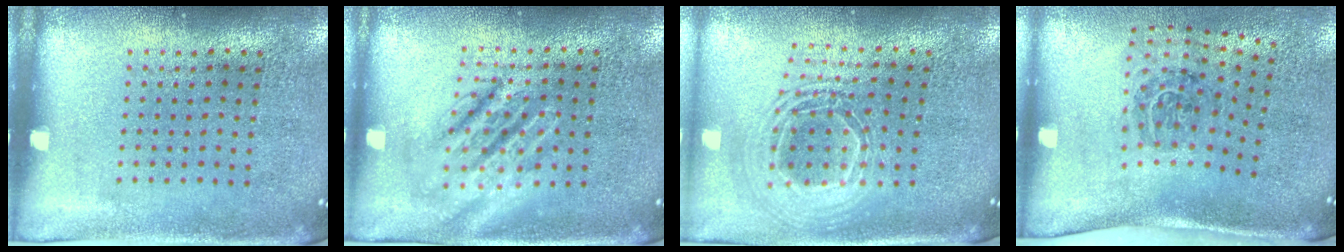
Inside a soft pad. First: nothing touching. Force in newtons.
{"total": 2.7, "press": 2.7, "slide": 0.3}
{"total": 2.1, "press": 1.7, "slide": 1.3}
{"total": 1.9, "press": 1.2, "slide": 1.5}